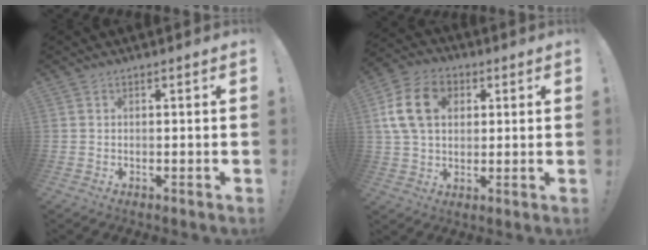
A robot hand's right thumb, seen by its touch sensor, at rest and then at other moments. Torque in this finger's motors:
{"motor_torque": [0.21, 0.30, 0.87, 0.35, 0.36]}